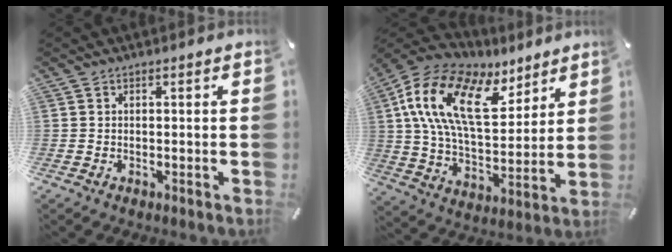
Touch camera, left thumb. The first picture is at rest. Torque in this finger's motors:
{"motor_torque": [2.70, 2.31, 2.03, -0.74, 0.87]}